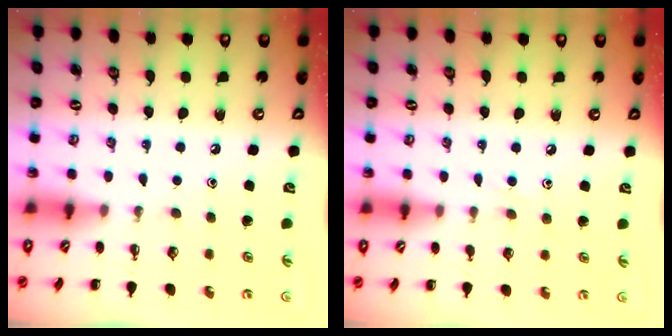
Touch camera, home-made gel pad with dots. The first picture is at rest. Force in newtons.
{"total": 4.7, "press": 4.5, "slide": 1.6}